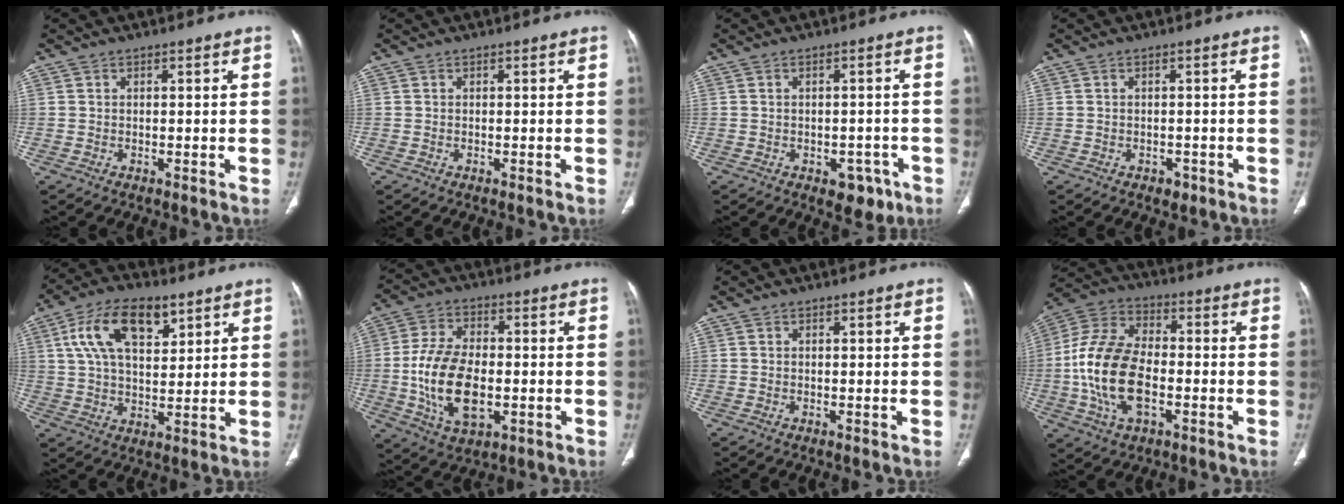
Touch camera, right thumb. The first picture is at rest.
{"total": 0.0}
{"total": 5.0, "force": [-2.5, 3.2, 2.9], "torque": [-0.012, 0.014, -0.027]}
{"total": 1.6, "force": [-0.8, 1.1, 0.7], "torque": [-0.004, 0.003, -0.008]}
{"total": 14.0, "force": [6.2, 7.2, 10.3], "torque": [-0.168, -0.005, 0.112]}
{"total": 14.9, "force": [-2.2, 8.6, 11.9], "torque": [-0.217, 0.005, -0.033]}
{"total": 0.0}
{"total": 16.8, "force": [-3.2, 9.6, 13.3], "torque": [-0.267, 0.024, -0.059]}